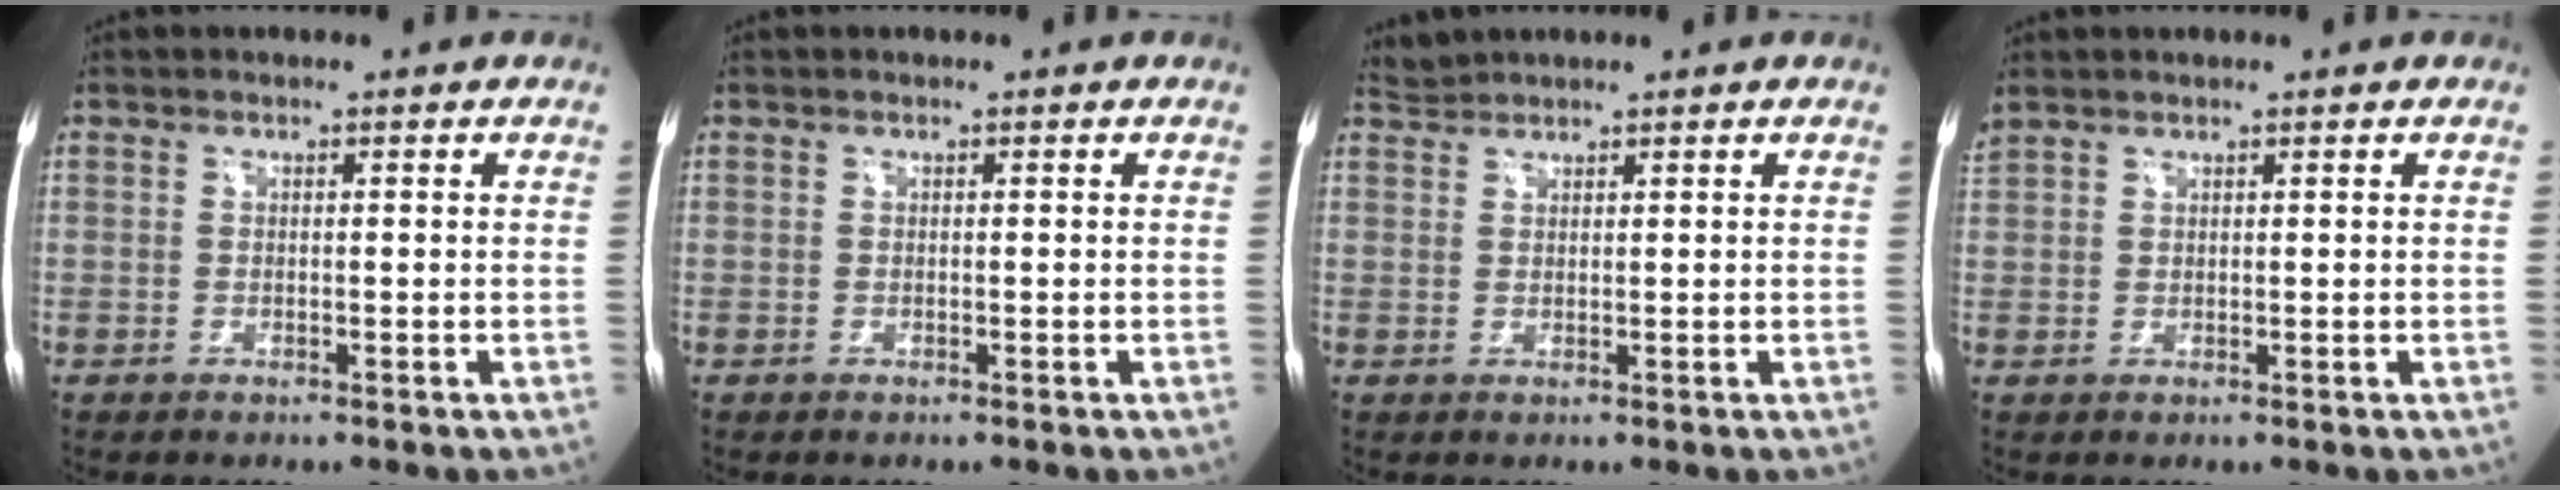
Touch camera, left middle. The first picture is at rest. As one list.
[{"total": 0.0}, {"total": 1.8, "force": [1.7, -0.2, -0.5], "torque": [-0.003, 0.007, 0.040]}, {"total": 2.2, "force": [2.1, 0.5, 0.6], "torque": [-0.028, 0.026, 0.046]}]